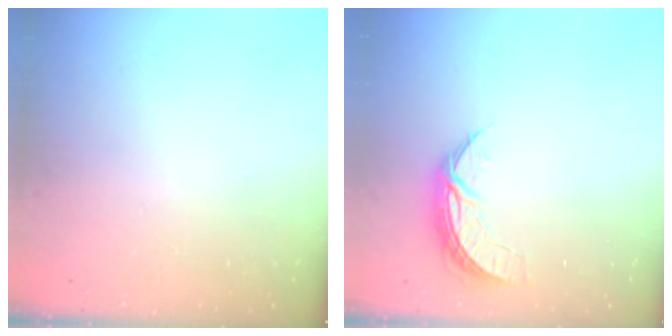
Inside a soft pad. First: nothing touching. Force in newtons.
{"total": 7.1, "press": 7.0, "slide": 0.7}